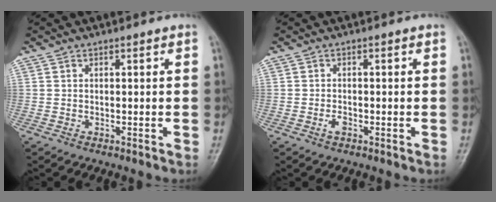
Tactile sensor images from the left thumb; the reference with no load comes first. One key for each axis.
{"total": 1.5, "fx": -0.7, "fy": 0.8, "fz": 1.1, "tx": -0.020, "ty": 0.002, "tz": -0.014}